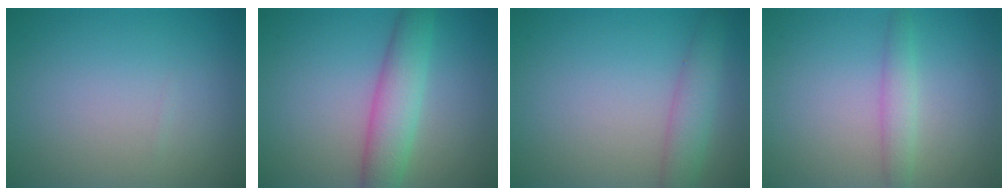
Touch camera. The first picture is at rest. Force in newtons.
{"total": 4.7, "press": 4.7, "slide": 0.1}
{"total": 2.9, "press": 2.9, "slide": 0.1}
{"total": 1.9, "press": 1.9, "slide": 0.1}